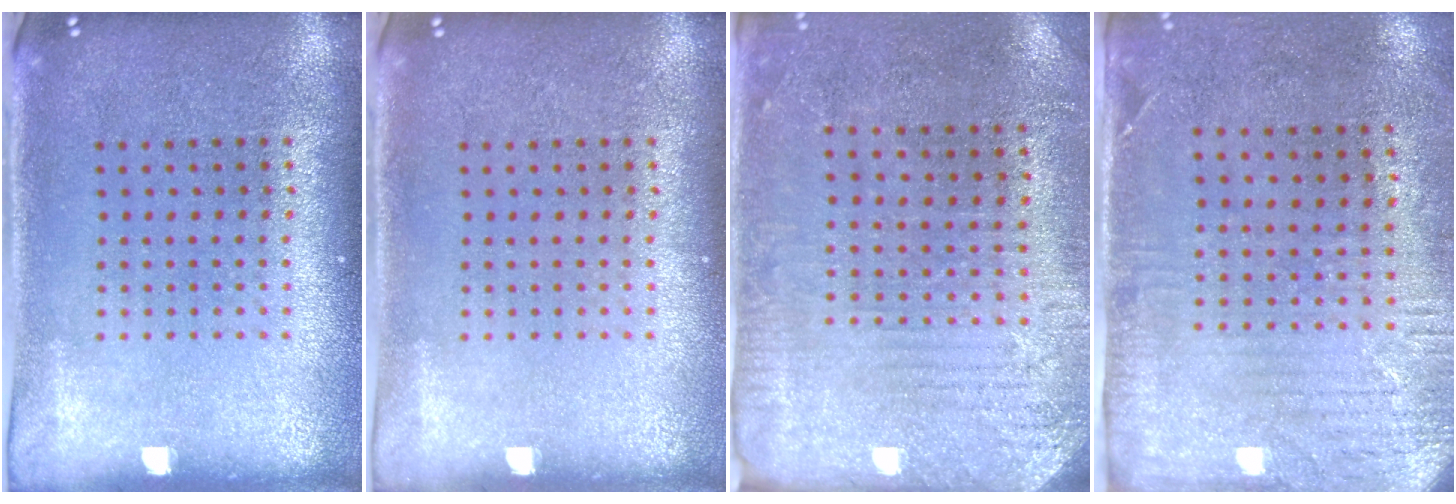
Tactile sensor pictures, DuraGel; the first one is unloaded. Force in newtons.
{"total": 0.0}
{"total": 2.8, "press": 2.6, "slide": 1.2}
{"total": 2.9, "press": 2.3, "slide": 1.7}